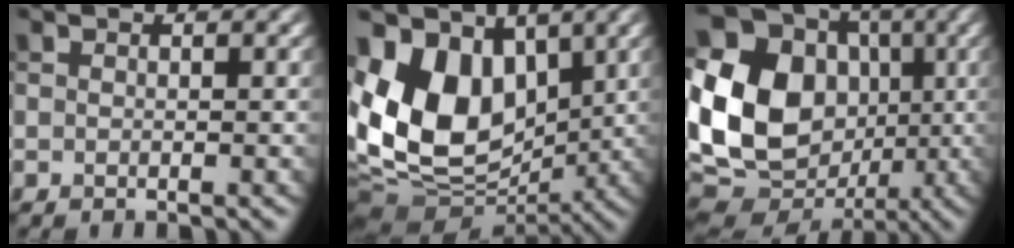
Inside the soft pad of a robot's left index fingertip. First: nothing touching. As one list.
[{"total": 11.6, "force": [1.5, 8.0, 8.3], "torque": [-0.172, -0.006, 0.016]}, {"total": 18.6, "force": [-0.4, 15.2, 10.7], "torque": [-0.248, 0.013, -0.012]}]